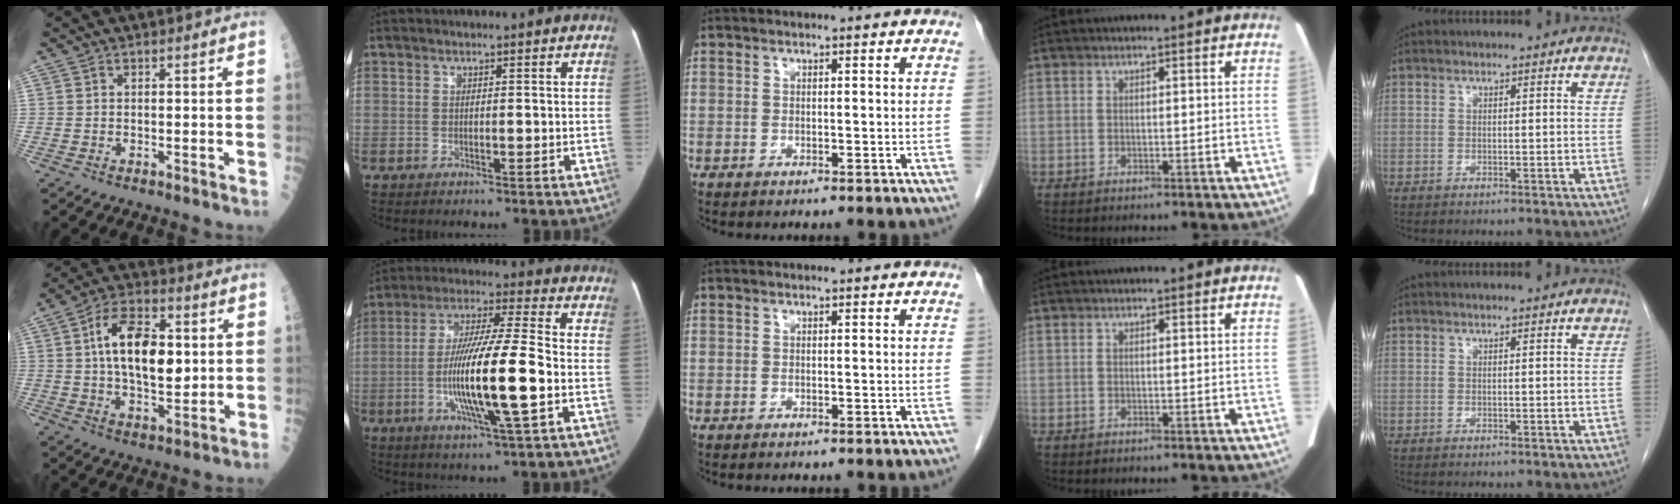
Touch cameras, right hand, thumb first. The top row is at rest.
{"thumb": {"total": 15.8, "force": [2.4, 8.2, 13.2], "torque": [-0.200, 0.003, 0.039]}, "index": {"total": 15.4, "force": [-3.3, 0.5, 15.1], "torque": [-0.282, -0.009, -0.065]}}